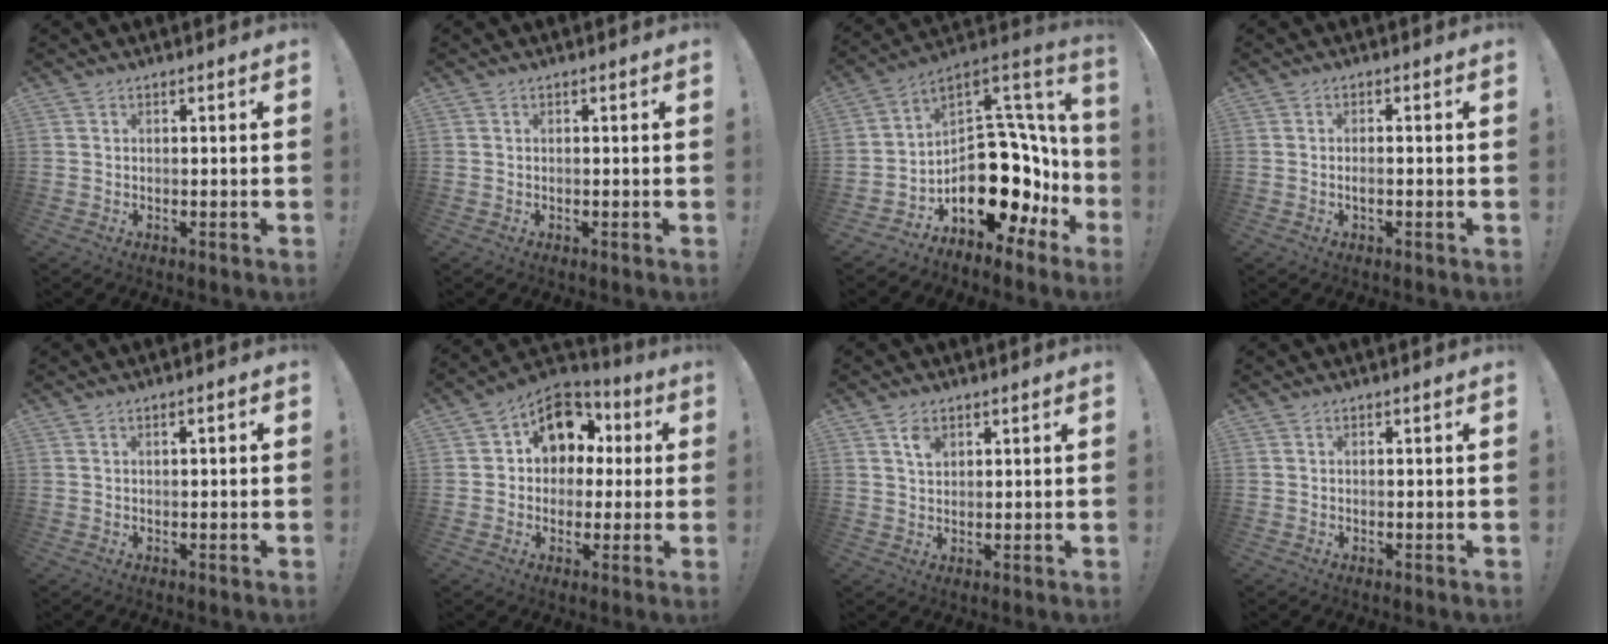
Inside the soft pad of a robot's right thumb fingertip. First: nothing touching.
{"total": 0.0}
{"total": 22.0, "force": [-5.7, 14.6, 15.4], "torque": [-0.188, 0.004, -0.044]}
{"total": 1.4, "force": [-0.8, -0.1, 1.1], "torque": [-0.028, 0.002, -0.014]}
{"total": 1.0, "force": [-0.1, 0.4, 1.0], "torque": [-0.012, 0.001, -0.005]}
{"total": 13.0, "force": [3.9, 10.6, 6.5], "torque": [-0.083, -0.014, 0.076]}
{"total": 3.5, "force": [2.0, 1.9, 2.2], "torque": [-0.025, -0.009, 0.033]}
{"total": 0.0}